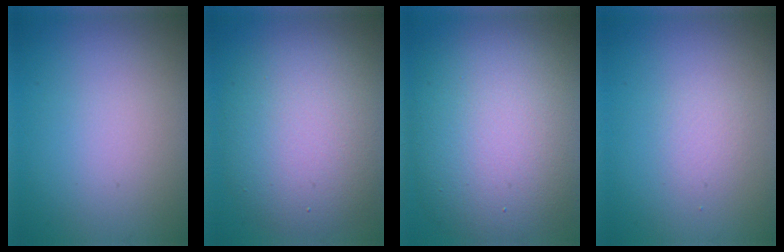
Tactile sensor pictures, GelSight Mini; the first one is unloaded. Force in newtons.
{"total": 8.8, "press": 8.8, "slide": 0.3}
{"total": 13.1, "press": 13.1, "slide": 0.6}
{"total": 1.1, "press": 1.1, "slide": 0.1}